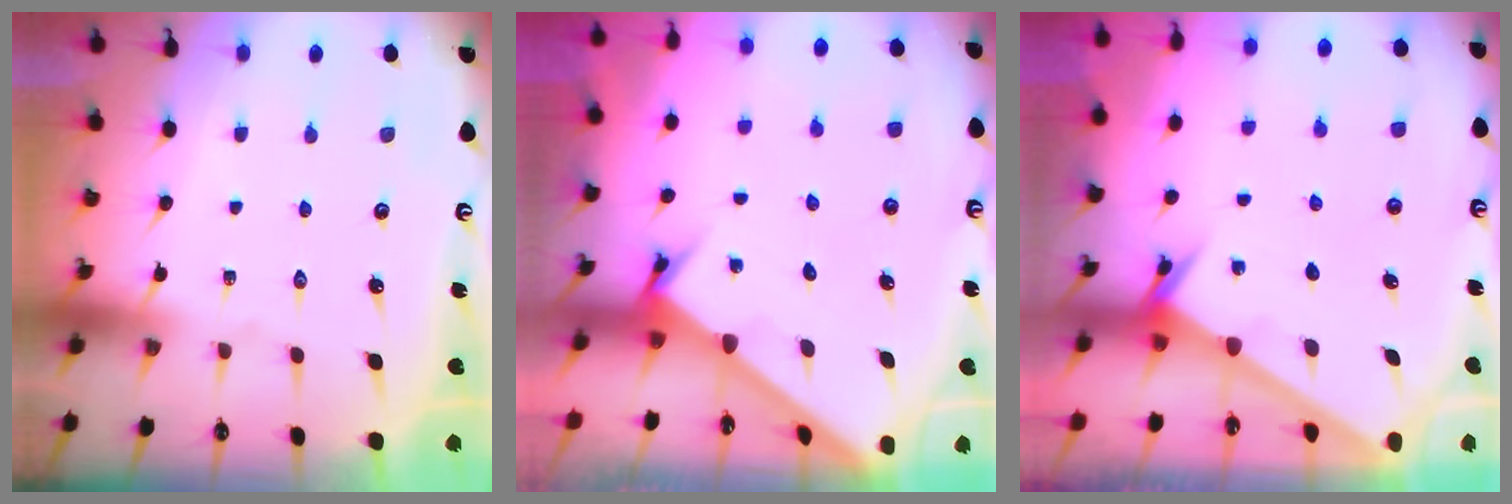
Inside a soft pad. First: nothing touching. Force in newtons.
{"total": 2.1, "press": 2.1, "slide": 0.2}
{"total": 2.5, "press": 2.5, "slide": 0.2}